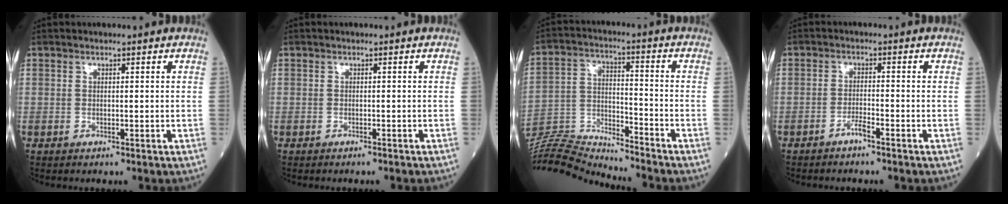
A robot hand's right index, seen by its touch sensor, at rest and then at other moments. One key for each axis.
{"total": 1.2, "fx": -1.1, "fy": 0.0, "fz": 0.4, "tx": -0.009, "ty": -0.001, "tz": -0.014}
{"total": 14.4, "fx": -14.2, "fy": -1.2, "fz": 2.0, "tx": -0.044, "ty": 0.018, "tz": -0.255}
{"total": 1.8, "fx": -1.5, "fy": -0.1, "fz": 1.1, "tx": -0.021, "ty": 0.001, "tz": -0.028}